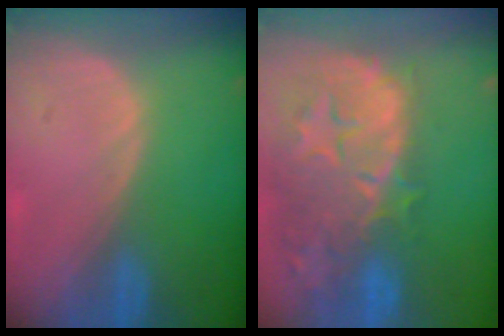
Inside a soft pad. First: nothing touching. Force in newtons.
{"total": 14.7, "press": 11.8, "slide": 8.8}